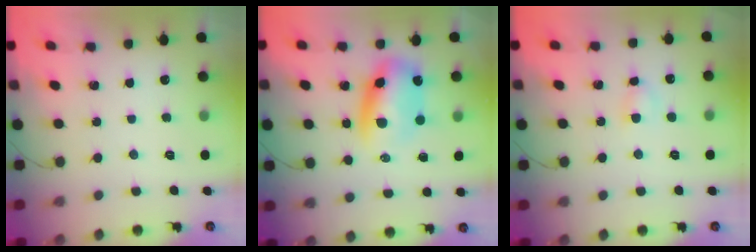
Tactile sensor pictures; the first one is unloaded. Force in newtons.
{"total": 10.0, "press": 9.7, "slide": 2.4}
{"total": 3.4, "press": 3.2, "slide": 1.2}